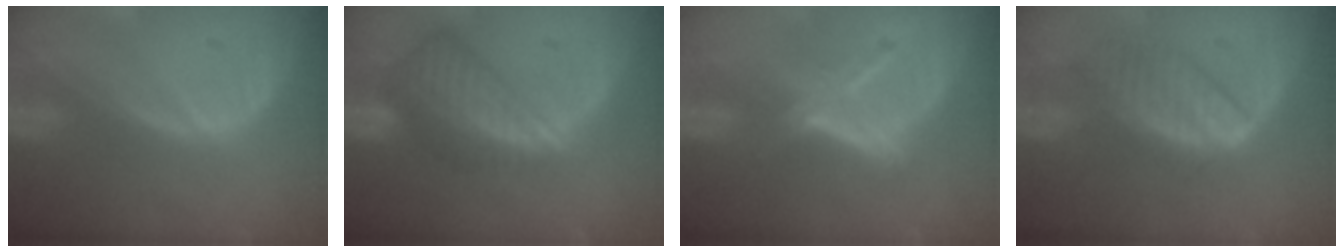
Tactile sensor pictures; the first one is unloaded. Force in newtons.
{"total": 8.7, "press": 7.6, "slide": 4.3}
{"total": 6.1, "press": 5.2, "slide": 3.2}
{"total": 6.2, "press": 6.1, "slide": 1.2}